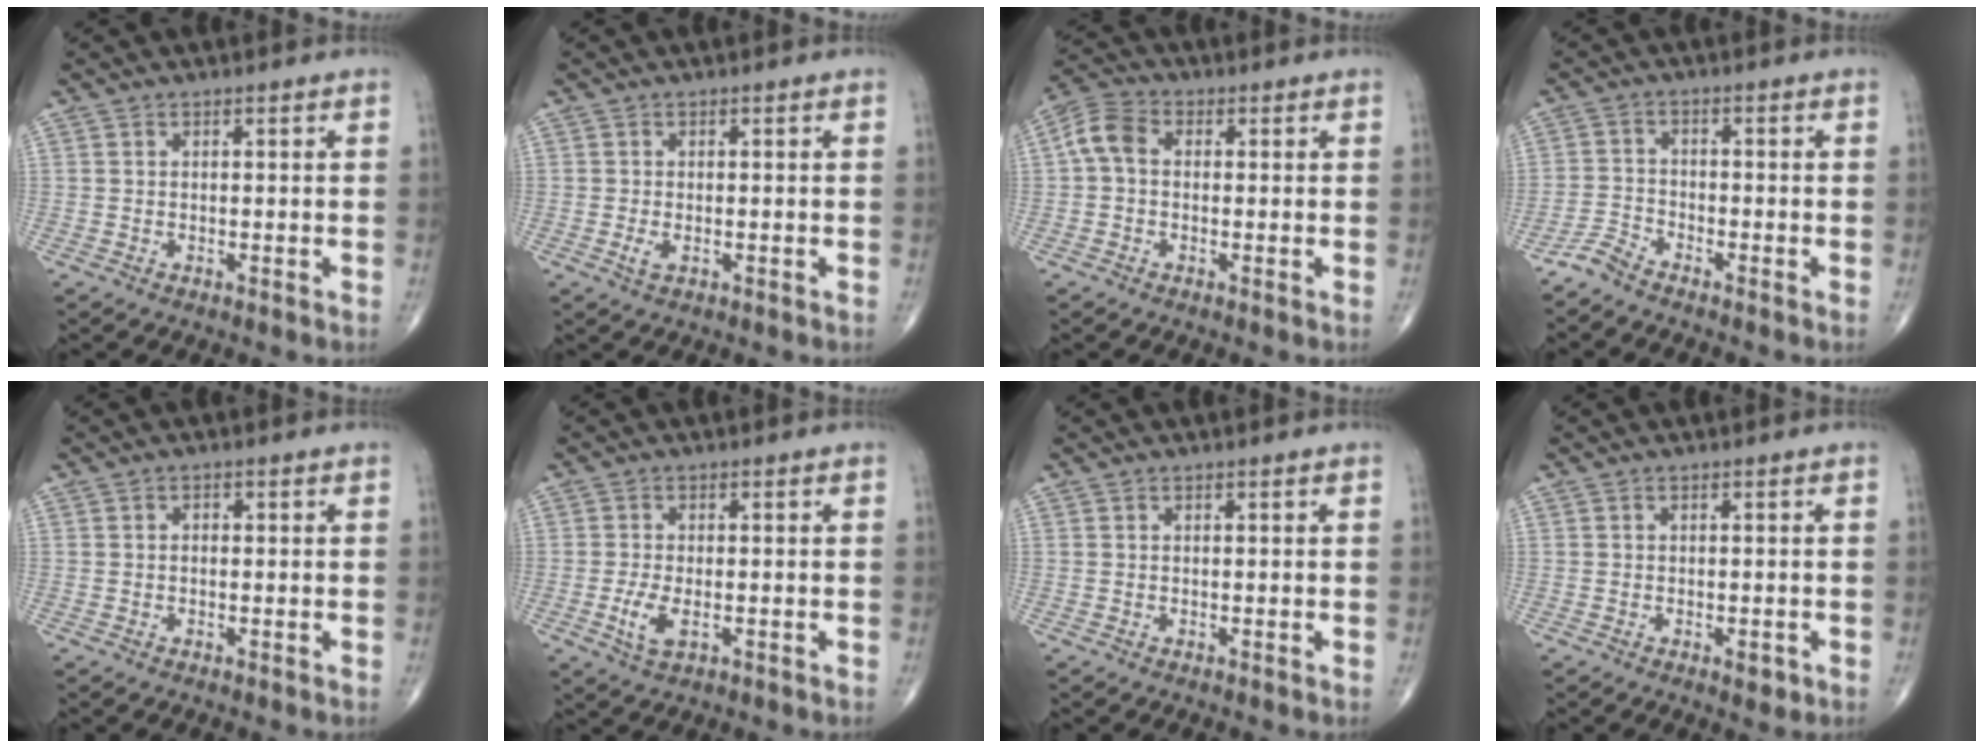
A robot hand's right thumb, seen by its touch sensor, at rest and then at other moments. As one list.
[{"total": 1.6, "force": [-0.4, 0.8, 1.3], "torque": [-0.028, -0.002, -0.008]}, {"total": 5.7, "force": [0.3, 4.1, 4.0], "torque": [-0.080, 0.017, -0.006]}, {"total": 3.0, "force": [-2.9, 0.4, 0.7], "torque": [-0.014, 0.003, -0.066]}, {"total": 0.9, "force": [0.0, 0.6, 0.7], "torque": [-0.009, 0.002, -0.001]}, {"total": 4.2, "force": [-1.1, 2.0, 3.6], "torque": [-0.074, -0.003, -0.019]}, {"total": 0.0}, {"total": 1.9, "force": [-0.8, 1.0, 1.5], "torque": [-0.014, 0.000, -0.009]}]